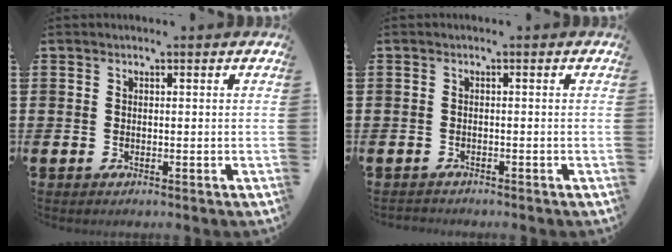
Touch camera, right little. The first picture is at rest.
{"total": 0.6, "force": [-0.6, 0.2, 0.0], "torque": [-0.002, -0.002, -0.012]}